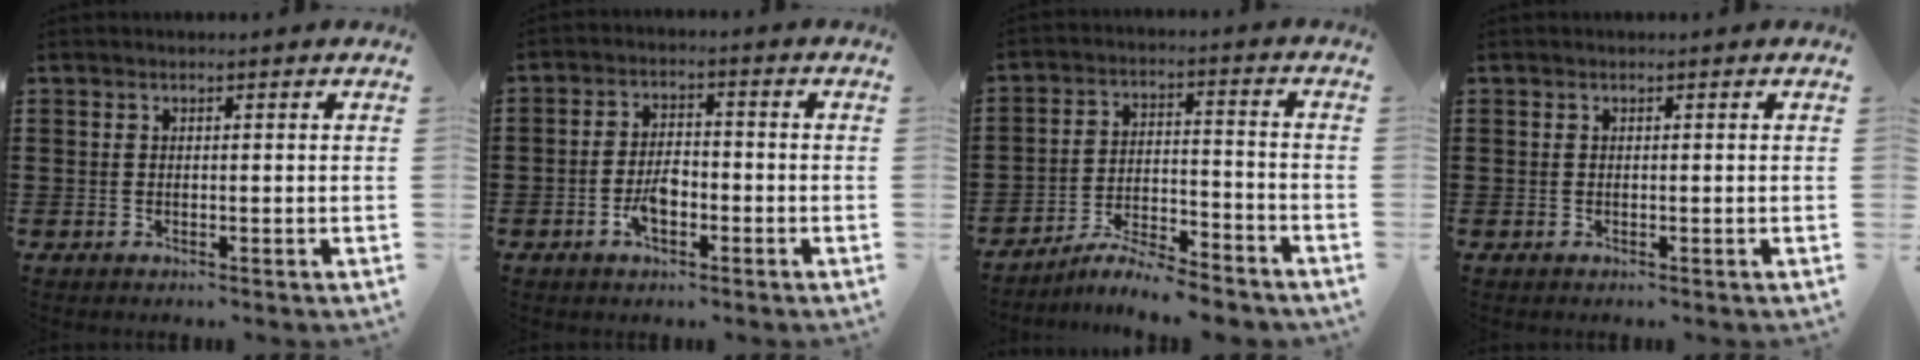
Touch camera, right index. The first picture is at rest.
{"total": 4.3, "force": [-1.8, 2.3, 3.2], "torque": [-0.068, 0.005, -0.037]}
{"total": 6.0, "force": [-5.7, 0.3, 1.9], "torque": [-0.038, 0.001, -0.110]}
{"total": 0.0}